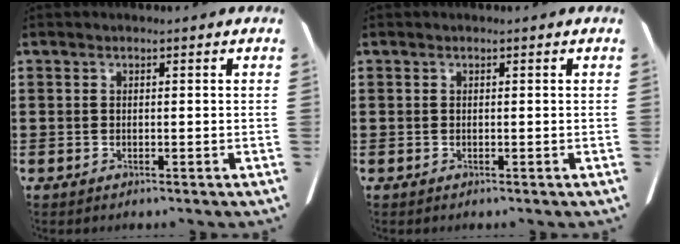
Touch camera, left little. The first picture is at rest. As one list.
[{"total": 0.0}]